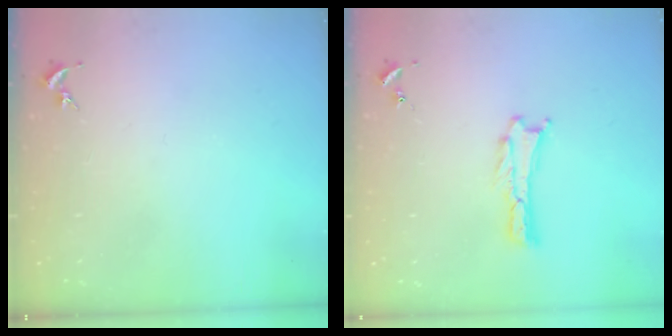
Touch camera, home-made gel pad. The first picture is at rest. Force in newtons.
{"total": 0.0}